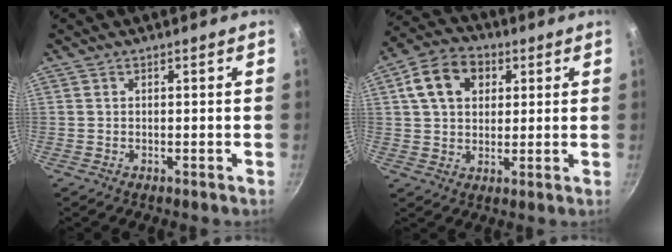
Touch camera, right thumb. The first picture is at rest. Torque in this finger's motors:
{"motor_torque": [0.18, 2.36, 1.33, 0.07, 0.24]}